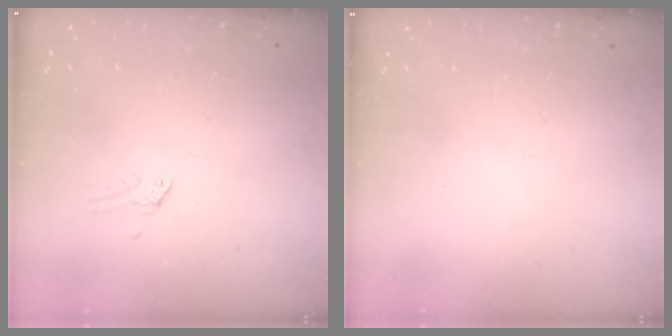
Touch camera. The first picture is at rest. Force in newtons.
{"total": 0.0}